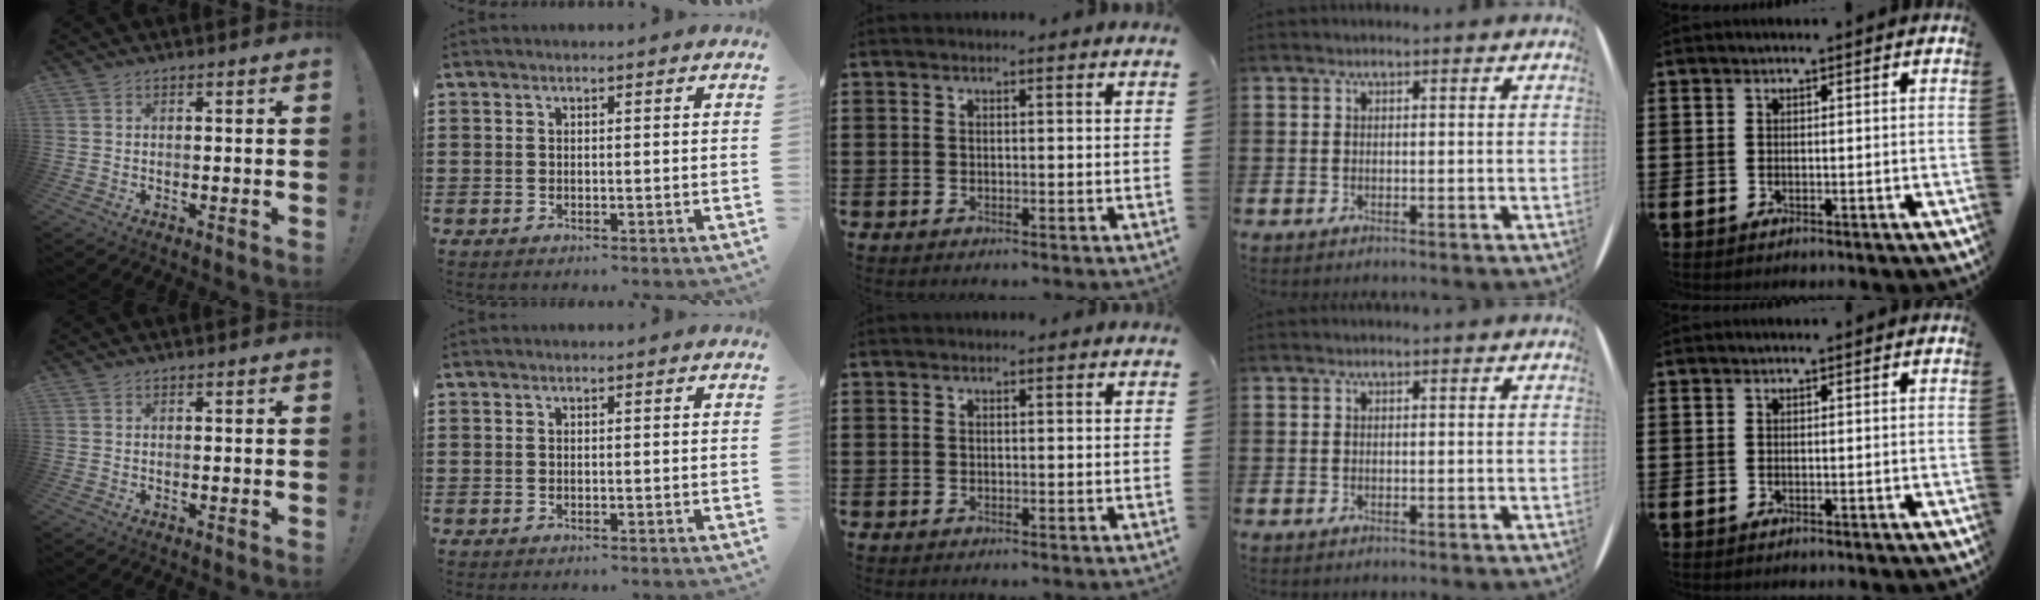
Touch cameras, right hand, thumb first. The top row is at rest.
{}